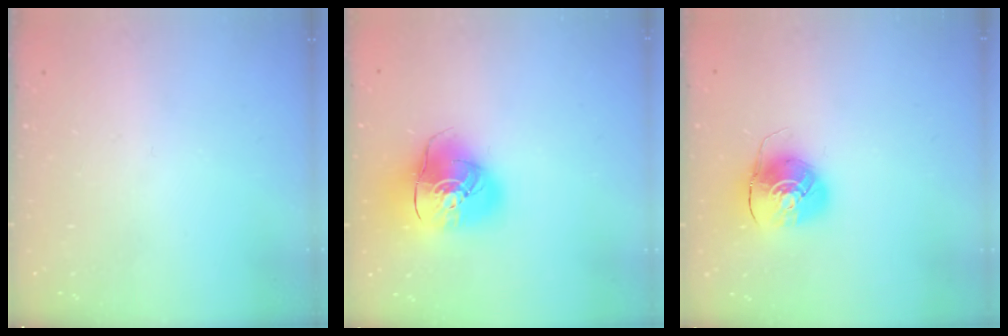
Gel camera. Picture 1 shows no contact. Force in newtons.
{"total": 15.4, "press": 15.2, "slide": 2.3}
{"total": 9.1, "press": 9.1, "slide": 0.5}